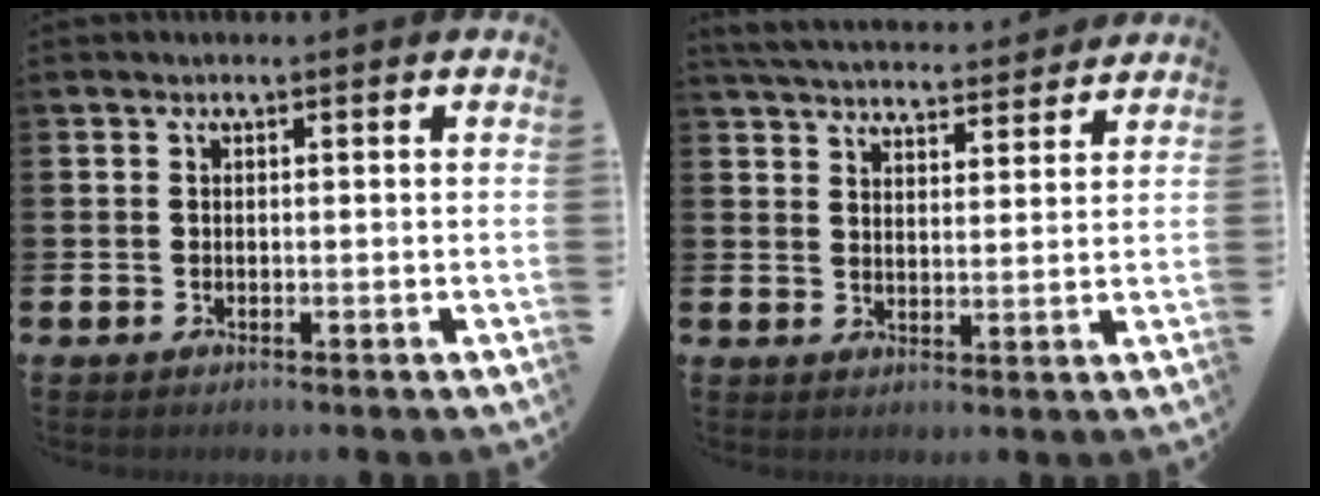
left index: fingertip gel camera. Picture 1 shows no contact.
{"total": 5.2, "force": [5.1, 0.8, 0.4], "torque": [-0.020, -0.035, 0.089]}